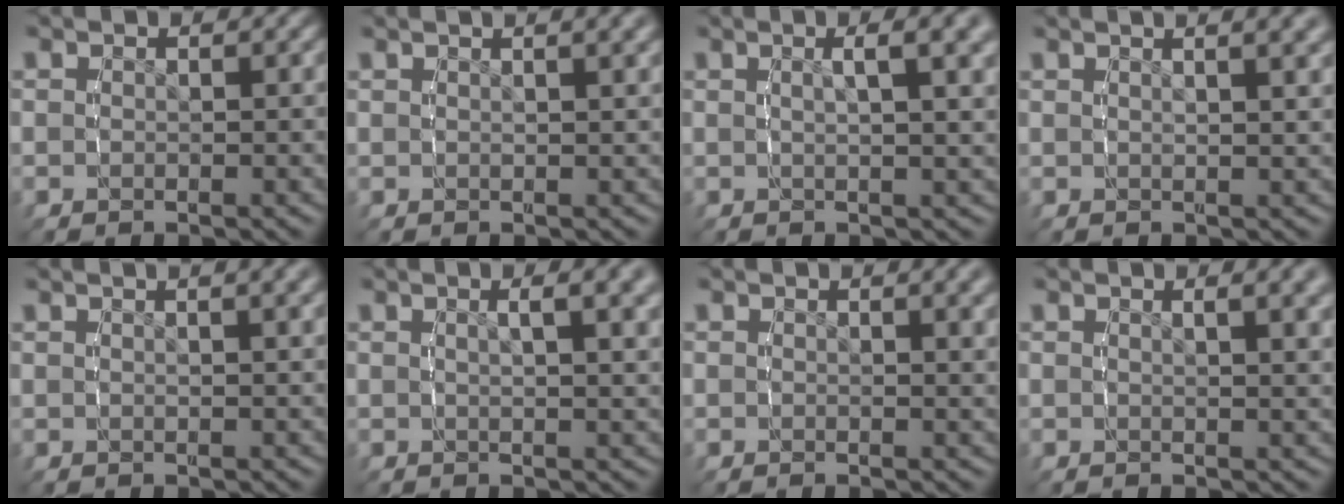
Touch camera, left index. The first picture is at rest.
{"total": 3.1, "force": [1.9, 0.3, 2.4], "torque": [-0.020, 0.013, 0.030]}
{"total": 4.0, "force": [1.8, 0.3, 3.6], "torque": [-0.041, 0.010, 0.028]}
{"total": 5.1, "force": [3.1, 1.2, 3.9], "torque": [-0.038, 0.016, 0.044]}
{"total": 3.1, "force": [1.9, 0.3, 2.5], "torque": [-0.022, 0.014, 0.028]}
{"total": 3.5, "force": [1.6, 0.2, 3.2], "torque": [-0.036, 0.007, 0.027]}
{"total": 1.7, "force": [0.9, -0.3, 1.5], "torque": [-0.020, 0.000, 0.013]}
{"total": 2.9, "force": [1.6, 0.0, 2.4], "torque": [-0.027, 0.005, 0.025]}